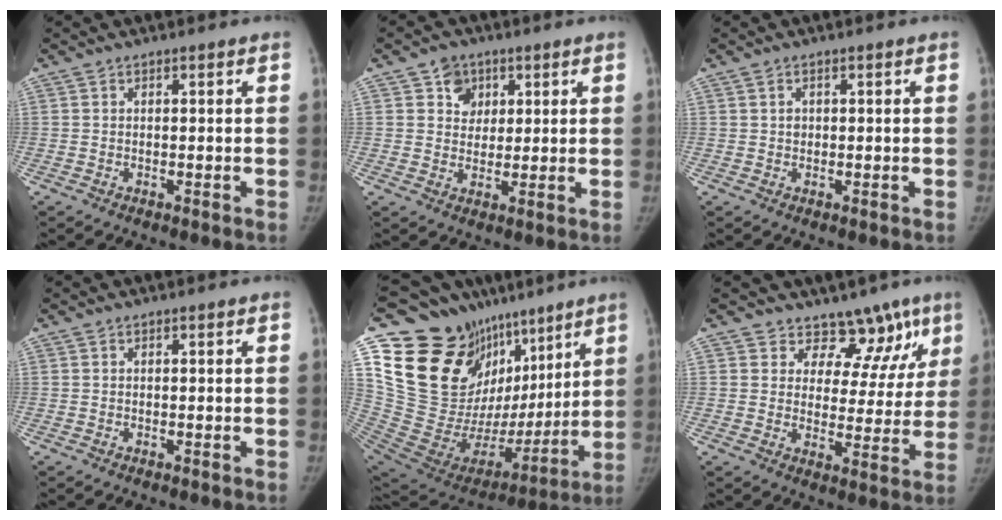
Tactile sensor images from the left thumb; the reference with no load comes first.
{"total": 5.6, "force": [2.4, 4.8, 1.6], "torque": [0.008, -0.005, 0.036]}
{"total": 1.2, "force": [0.4, 1.0, 0.5], "torque": [-0.003, 0.001, 0.006]}
{"total": 0.0}
{"total": 33.7, "force": [14.9, 20.8, 22.0], "torque": [-0.330, 0.000, 0.281]}
{"total": 11.6, "force": [8.8, 7.1, 2.6], "torque": [0.022, -0.046, 0.102]}